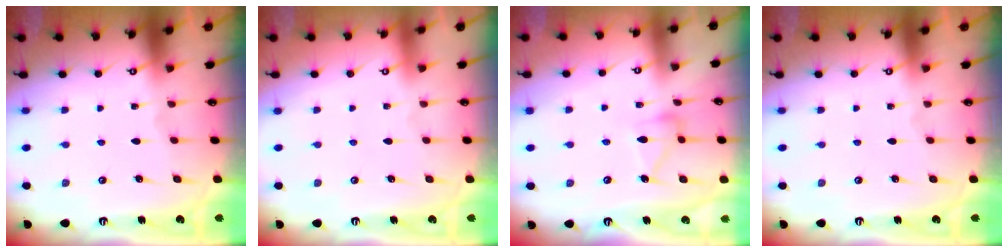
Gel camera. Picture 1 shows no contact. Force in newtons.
{"total": 3.8, "press": 3.8, "slide": 0.1}
{"total": 10.0, "press": 10.0, "slide": 0.6}
{"total": 0.0}